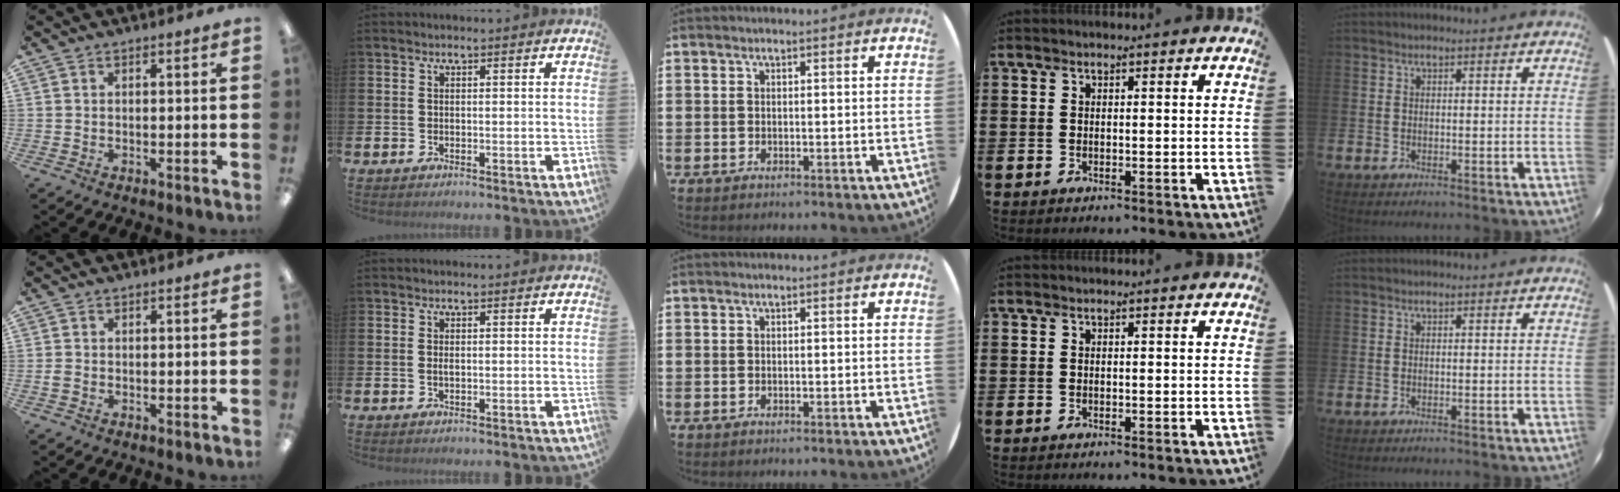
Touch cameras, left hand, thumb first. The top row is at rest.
{"thumb": {"total": 0.9, "force": [-0.1, 0.7, 0.6], "torque": [-0.011, 0.003, -0.003]}, "index": {"total": 0.5, "force": [0.0, 0.2, 0.5], "torque": [-0.010, 0.000, 0.001]}}